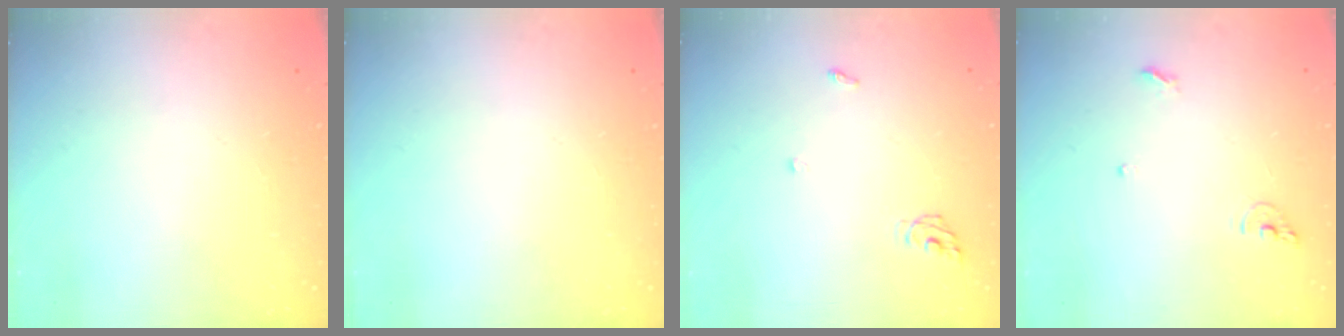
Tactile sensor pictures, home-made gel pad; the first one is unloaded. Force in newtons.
{"total": 0.0}
{"total": 5.2, "press": 5.1, "slide": 0.3}
{"total": 6.8, "press": 6.6, "slide": 1.2}